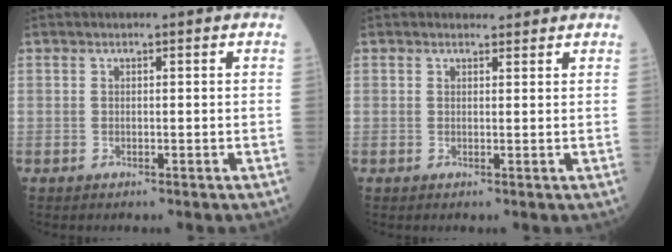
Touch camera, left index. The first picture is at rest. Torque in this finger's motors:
{"motor_torque": [0.65, -0.80, 0.02, 0.01]}